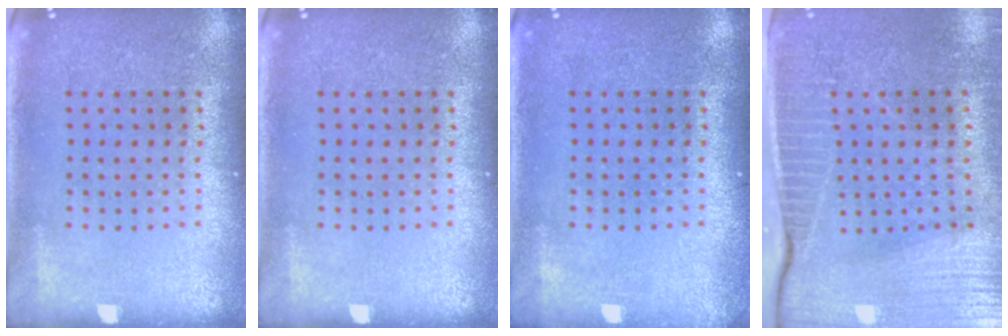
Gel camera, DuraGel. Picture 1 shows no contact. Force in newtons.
{"total": 0.0}
{"total": 0.7, "press": 0.7, "slide": 0.0}
{"total": 3.8, "press": 3.4, "slide": 1.7}